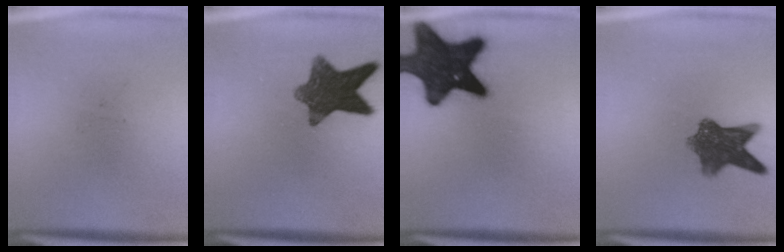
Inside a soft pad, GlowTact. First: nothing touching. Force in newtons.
{"total": 10.8}
{"total": 19.1}
{"total": 8.1}